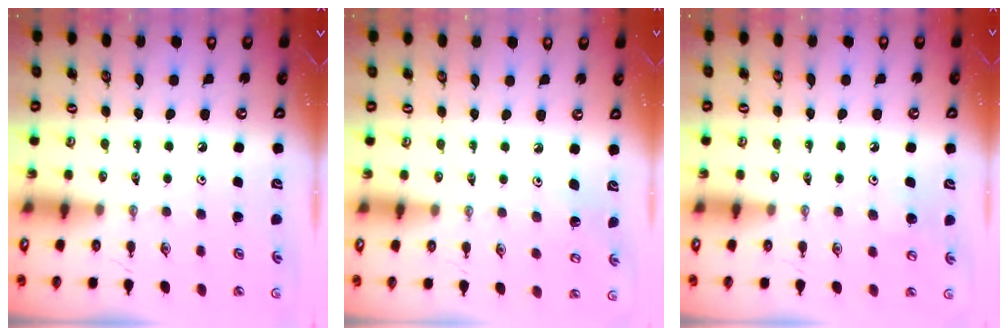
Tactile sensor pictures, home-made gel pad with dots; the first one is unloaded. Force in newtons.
{"total": 3.0, "press": 2.9, "slide": 0.3}
{"total": 6.0, "press": 5.9, "slide": 0.7}